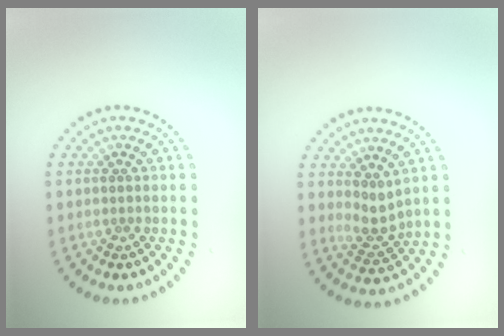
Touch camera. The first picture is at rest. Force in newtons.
{"total": 2.1, "press": 1.5, "slide": 1.4}